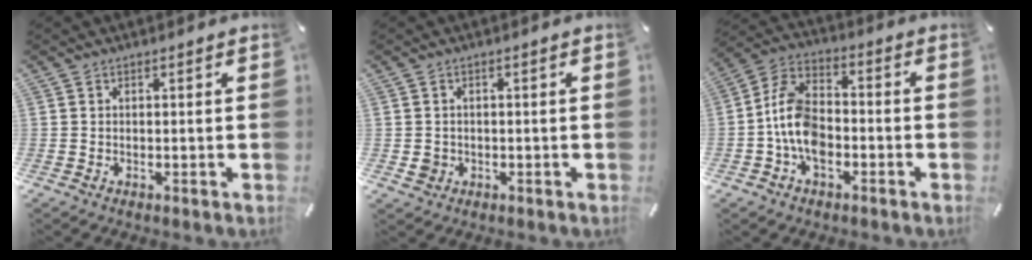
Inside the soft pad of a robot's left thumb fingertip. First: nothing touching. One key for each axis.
{"total": 2.7, "fx": -0.5, "fy": 2.6, "fz": 0.8, "tx": -0.006, "ty": 0.001, "tz": -0.012}
{"total": 10.6, "fx": -3.4, "fy": 7.1, "fz": 7.0, "tx": -0.156, "ty": 0.022, "tz": -0.064}